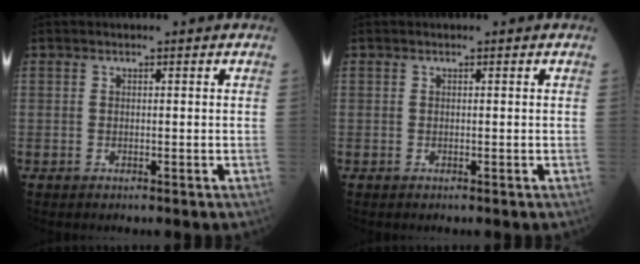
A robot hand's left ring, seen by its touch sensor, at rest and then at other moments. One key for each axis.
{"total": 0.0}